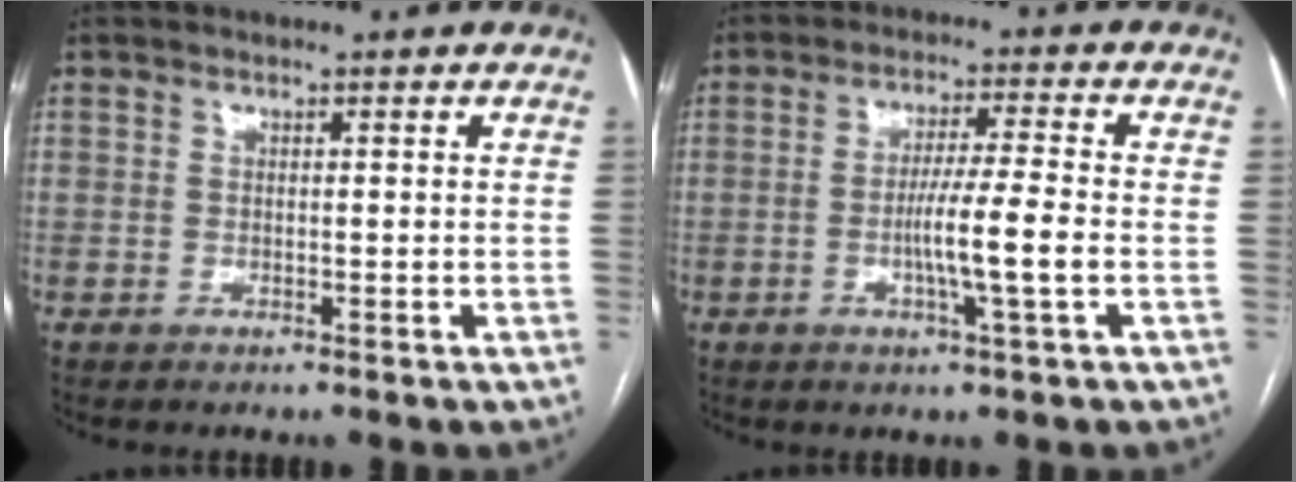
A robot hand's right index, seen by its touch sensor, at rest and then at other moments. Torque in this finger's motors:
{"motor_torque": [1.91, -0.05, 0.71, 0.17]}